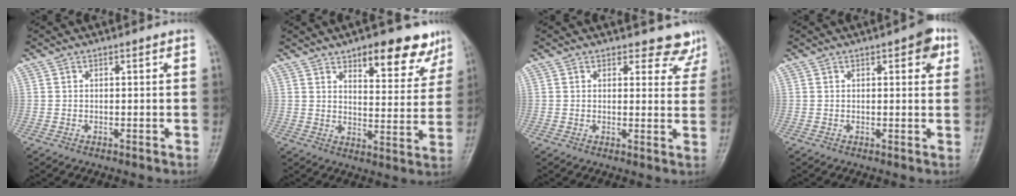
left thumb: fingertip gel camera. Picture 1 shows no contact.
{"total": 12.9, "force": [8.5, 5.2, 8.3], "torque": [-0.062, -0.046, 0.116]}
{"total": 5.7, "force": [5.2, 2.4, 0.3], "torque": [0.031, -0.034, 0.042]}
{"total": 4.5, "force": [2.1, 1.8, 3.5], "torque": [-0.029, -0.003, 0.017]}